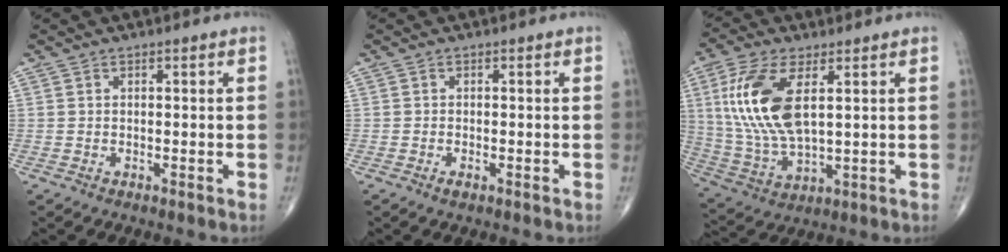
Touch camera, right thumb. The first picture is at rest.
{"total": 1.0, "force": [-0.5, 0.4, 0.7], "torque": [-0.012, -0.001, -0.009]}
{"total": 15.8, "force": [4.0, 7.1, 13.6], "torque": [-0.295, -0.011, 0.085]}